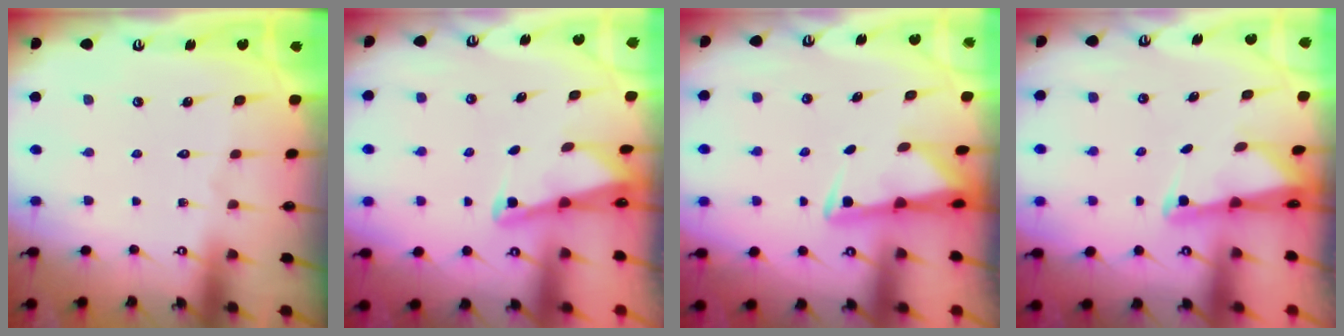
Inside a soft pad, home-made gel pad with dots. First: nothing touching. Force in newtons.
{"total": 2.1, "press": 2.1, "slide": 0.3}
{"total": 3.0, "press": 2.9, "slide": 0.6}
{"total": 1.8, "press": 1.8, "slide": 0.3}